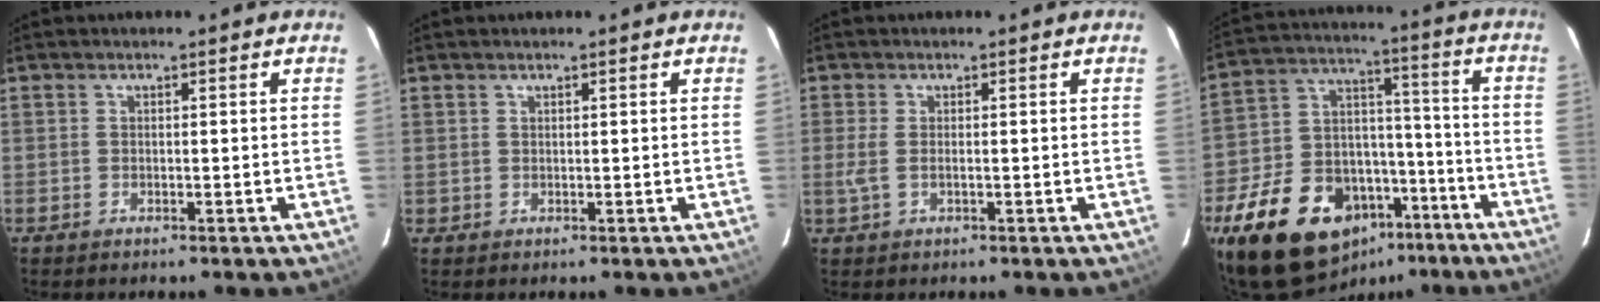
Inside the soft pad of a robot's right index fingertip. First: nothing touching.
{"total": 0.9, "force": [0.3, 0.8, -0.1], "torque": [0.006, 0.005, 0.004]}
{"total": 2.9, "force": [-0.2, 1.1, 2.6], "torque": [-0.058, -0.004, -0.002]}
{"total": 23.7, "force": [-14.7, 14.3, 12.0], "torque": [-0.252, 0.043, -0.210]}